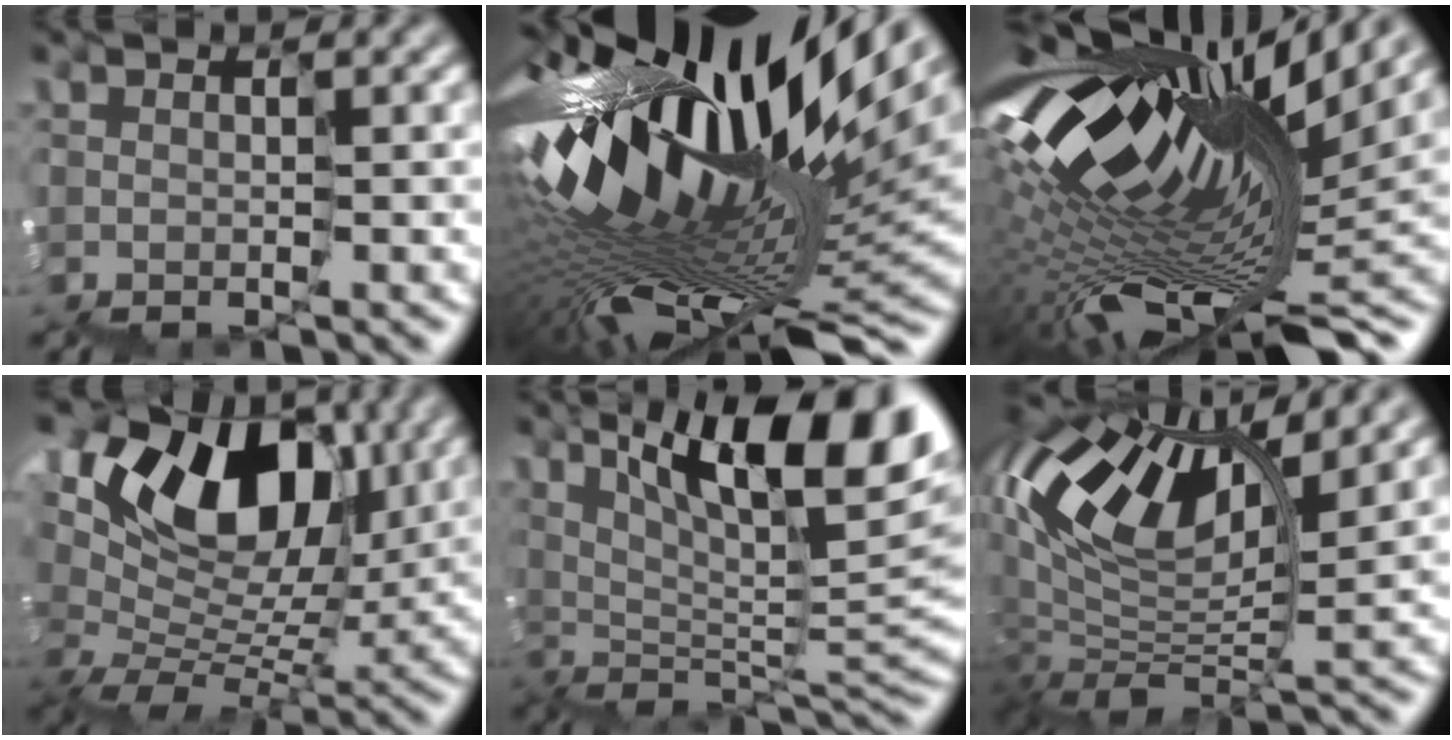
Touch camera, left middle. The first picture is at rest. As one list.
[{"total": 14.2, "force": [3.3, 4.1, 13.2], "torque": [-0.231, 0.006, 0.055]}, {"total": 13.2, "force": [2.9, 4.5, 12.1], "torque": [-0.212, 0.003, 0.063]}, {"total": 10.2, "force": [5.3, 6.3, 6.0], "torque": [-0.089, 0.019, 0.093]}, {"total": 11.6, "force": [5.8, 3.1, 9.5], "torque": [-0.134, 0.008, 0.115]}, {"total": 8.2, "force": [4.7, 3.4, 5.8], "torque": [-0.136, 0.009, 0.094]}]